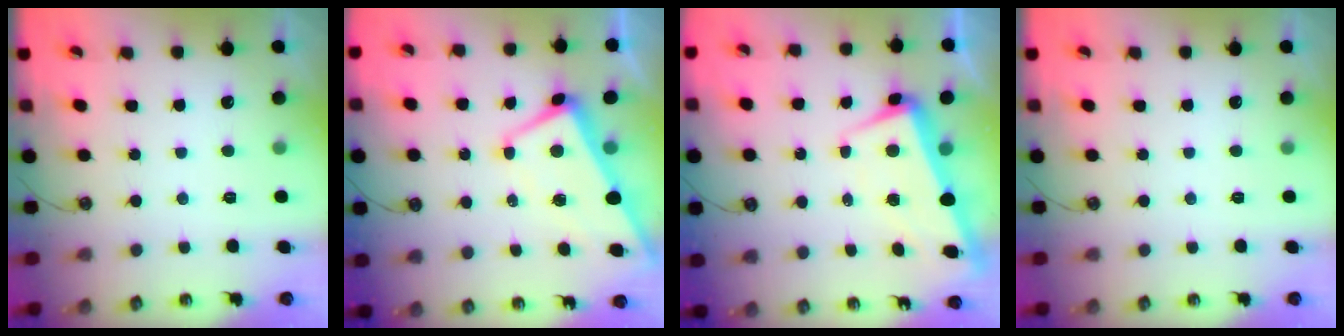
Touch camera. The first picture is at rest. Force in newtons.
{"total": 0.9, "press": 0.1, "slide": 0.8}
{"total": 1.3, "press": 0.4, "slide": 1.2}
{"total": 0.0}